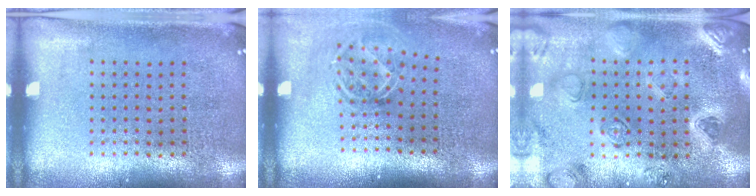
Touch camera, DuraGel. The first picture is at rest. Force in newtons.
{"total": 1.7, "press": 1.3, "slide": 1.2}
{"total": 2.2, "press": 2.2, "slide": 0.3}